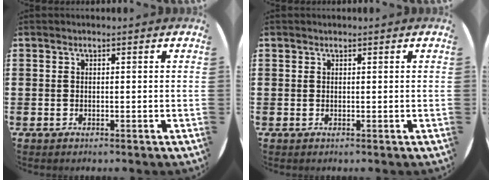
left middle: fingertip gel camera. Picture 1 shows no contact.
{"total": 0.0}